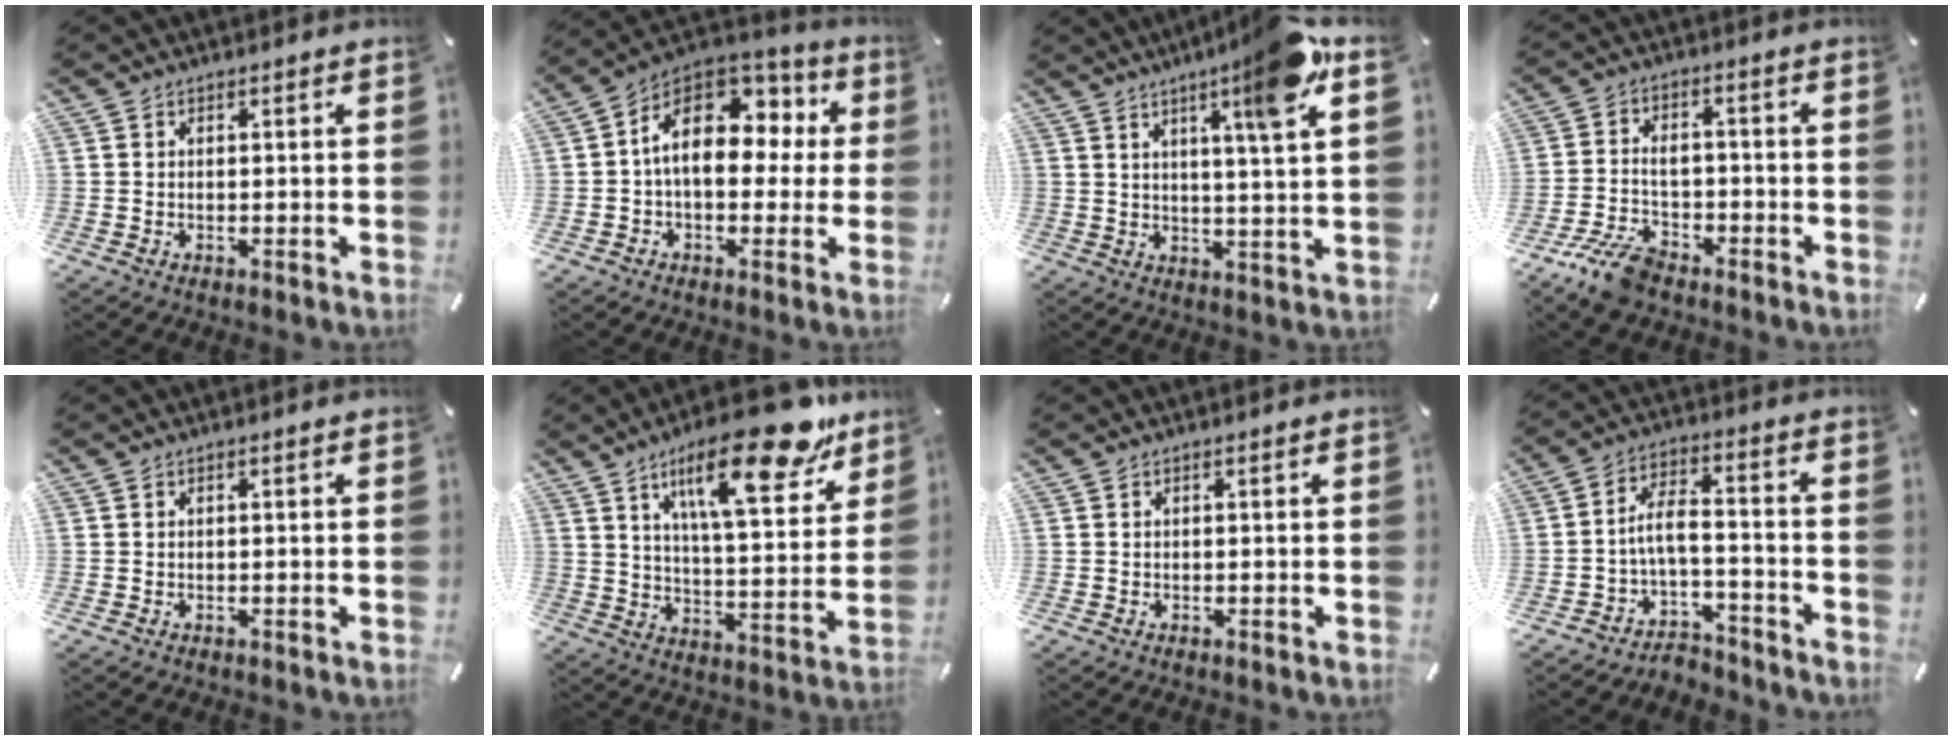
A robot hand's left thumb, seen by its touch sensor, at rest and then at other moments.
{"total": 16.1, "force": [3.2, 10.6, 11.7], "torque": [-0.196, -0.003, 0.056]}
{"total": 12.9, "force": [7.5, 0.6, 10.5], "torque": [-0.162, -0.029, 0.108]}
{"total": 8.7, "force": [-4.7, 5.1, 5.3], "torque": [-0.112, 0.023, -0.086]}
{"total": 0.0}
{"total": 22.8, "force": [14.0, 7.6, 16.3], "torque": [-0.243, -0.072, 0.220]}
{"total": 0.0}
{"total": 7.3, "force": [-2.6, 4.0, 5.5], "torque": [-0.116, 0.008, -0.050]}